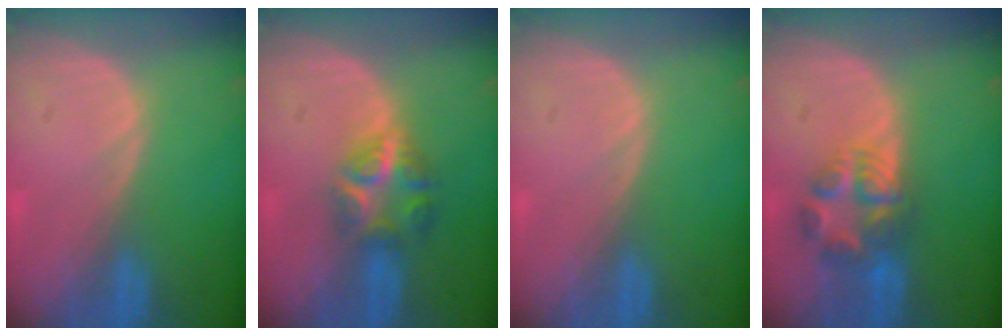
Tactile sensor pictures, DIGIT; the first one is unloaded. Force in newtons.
{"total": 5.8, "press": 5.6, "slide": 1.5}
{"total": 0.0}
{"total": 6.1, "press": 6.0, "slide": 1.2}